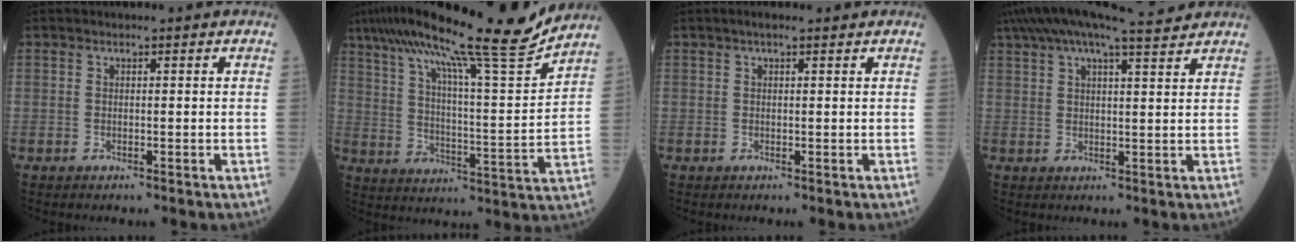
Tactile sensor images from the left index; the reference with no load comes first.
{"total": 21.1, "force": [17.5, -0.6, 11.9], "torque": [-0.200, -0.002, 0.266]}
{"total": 1.6, "force": [1.2, 0.3, 1.1], "torque": [-0.023, 0.013, 0.016]}
{"total": 12.3, "force": [10.6, 0.8, 6.1], "torque": [-0.117, 0.038, 0.160]}